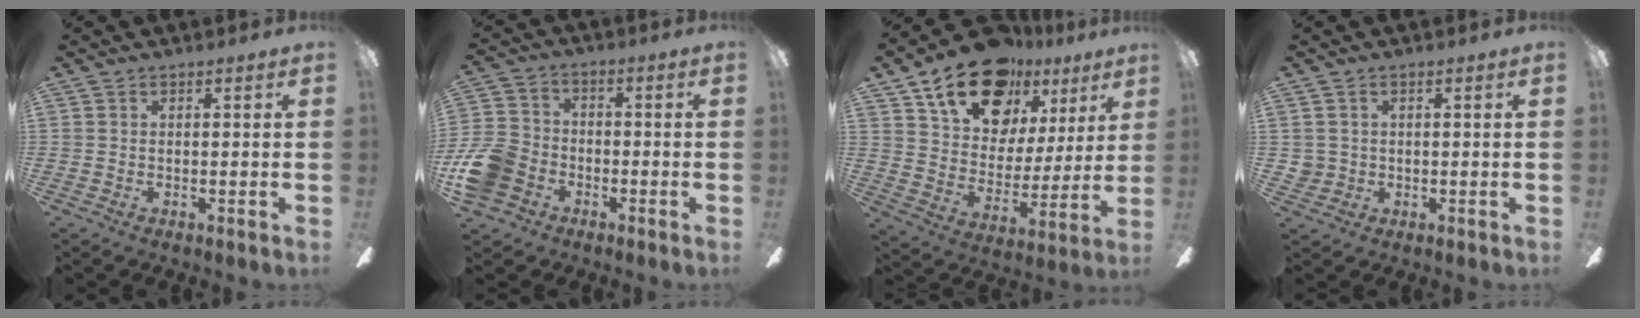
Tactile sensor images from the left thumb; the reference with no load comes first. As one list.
[{"total": 11.4, "force": [-5.2, 8.7, 5.1], "torque": [-0.121, 0.048, -0.095]}, {"total": 20.4, "force": [13.4, 11.9, 9.6], "torque": [-0.168, -0.069, 0.241]}, {"total": 2.7, "force": [0.0, 2.7, 0.1], "torque": [-0.006, 0.007, -0.001]}]